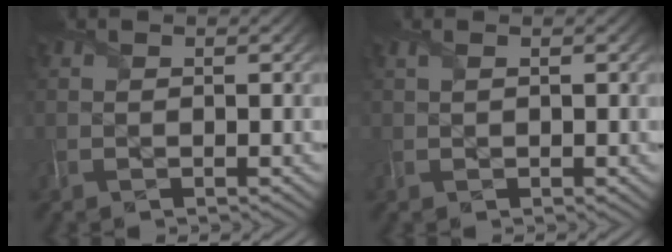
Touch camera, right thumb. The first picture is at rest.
{"total": 0.7, "force": [0.3, 0.3, 0.5], "torque": [-0.013, 0.003, 0.008]}